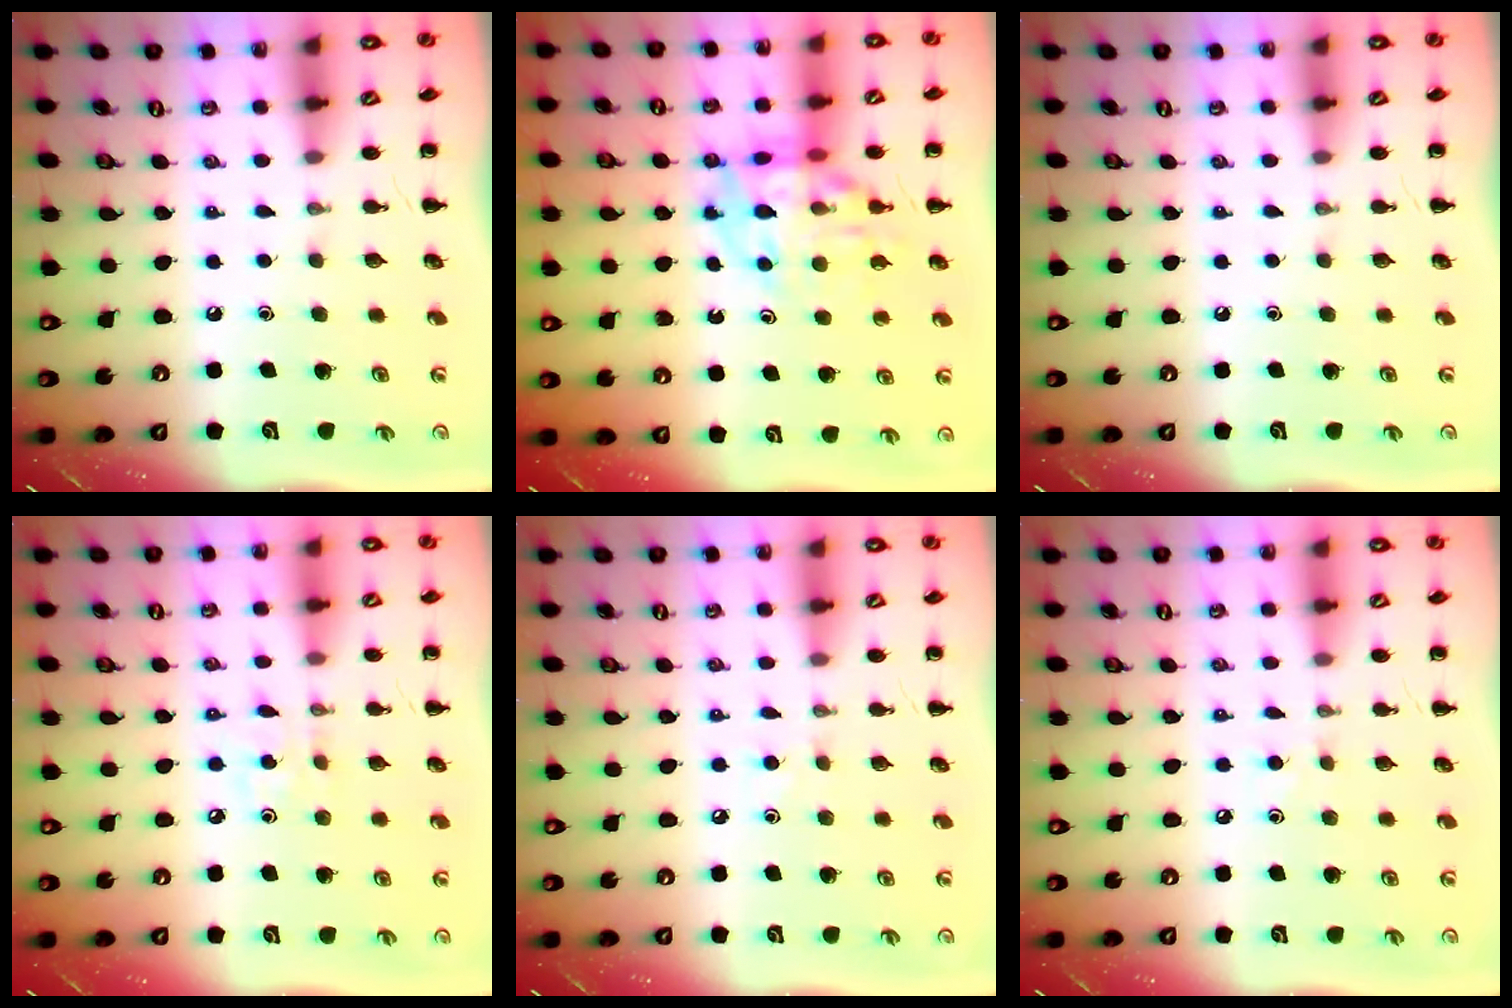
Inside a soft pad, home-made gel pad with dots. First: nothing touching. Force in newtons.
{"total": 14.1, "press": 13.8, "slide": 2.6}
{"total": 0.0}
{"total": 3.4, "press": 3.2, "slide": 1.1}
{"total": 2.4, "press": 2.3, "slide": 0.8}
{"total": 2.4, "press": 2.3, "slide": 0.8}